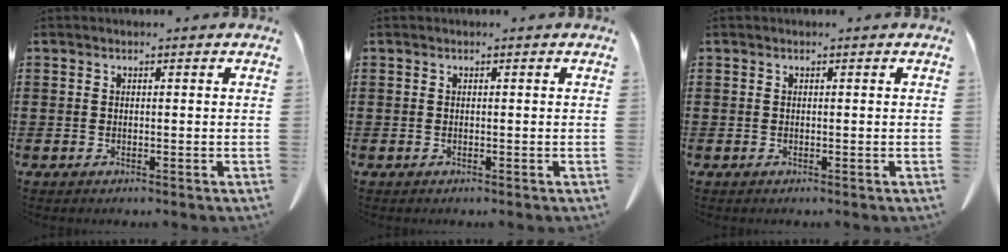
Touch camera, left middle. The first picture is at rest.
{"total": 0.0}
{"total": 0.0}